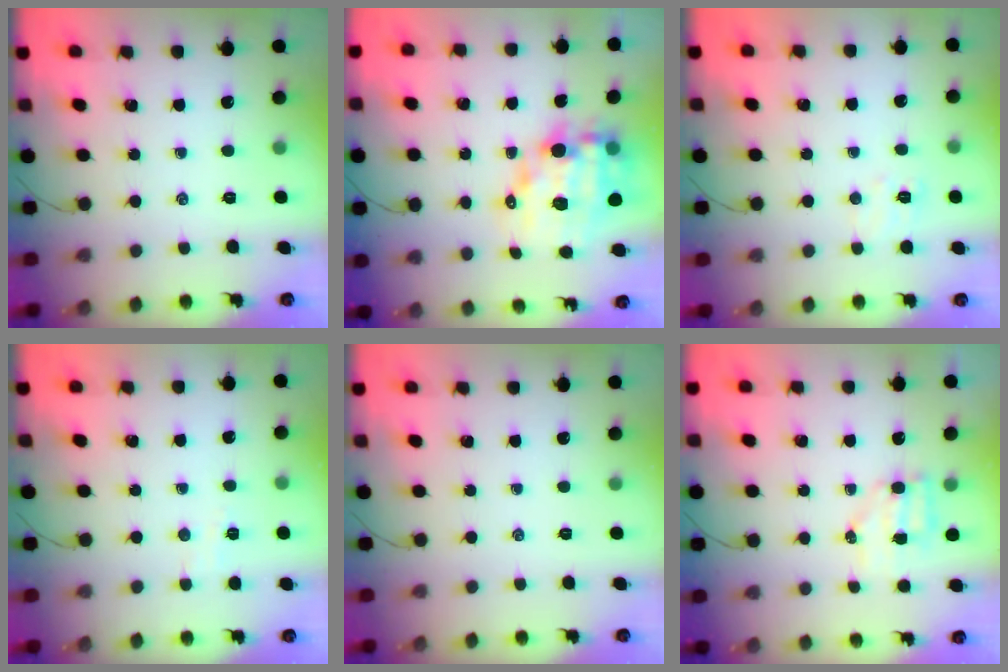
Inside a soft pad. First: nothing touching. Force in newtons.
{"total": 12.9, "press": 12.5, "slide": 3.3}
{"total": 6.3, "press": 6.2, "slide": 1.2}
{"total": 2.9, "press": 2.7, "slide": 1.0}
{"total": 0.0}
{"total": 5.4, "press": 5.3, "slide": 0.7}